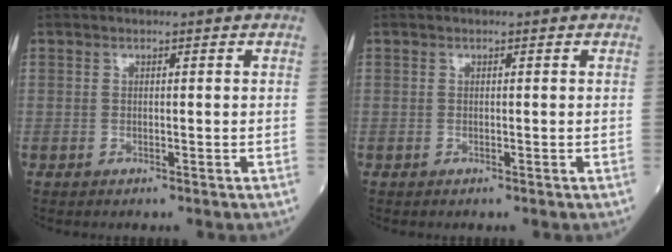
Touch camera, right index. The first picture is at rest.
{"total": 0.0}